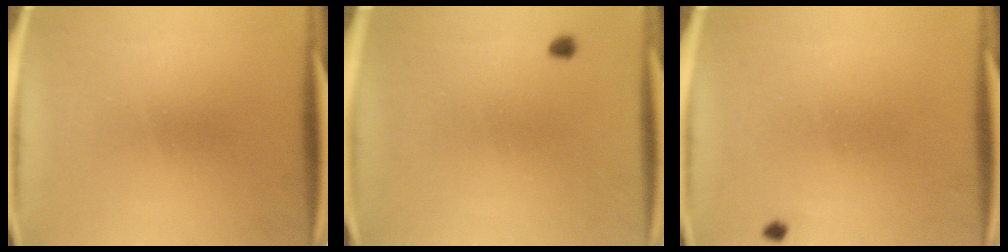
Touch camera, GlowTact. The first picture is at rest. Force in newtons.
{"total": 0.9}
{"total": 0.7}